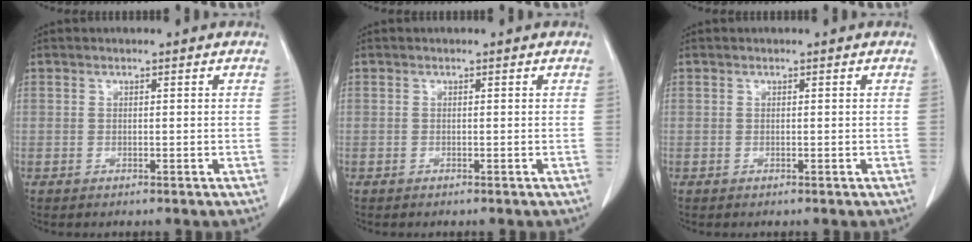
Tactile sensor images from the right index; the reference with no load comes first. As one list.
[{"total": 0.0}, {"total": 0.0}]